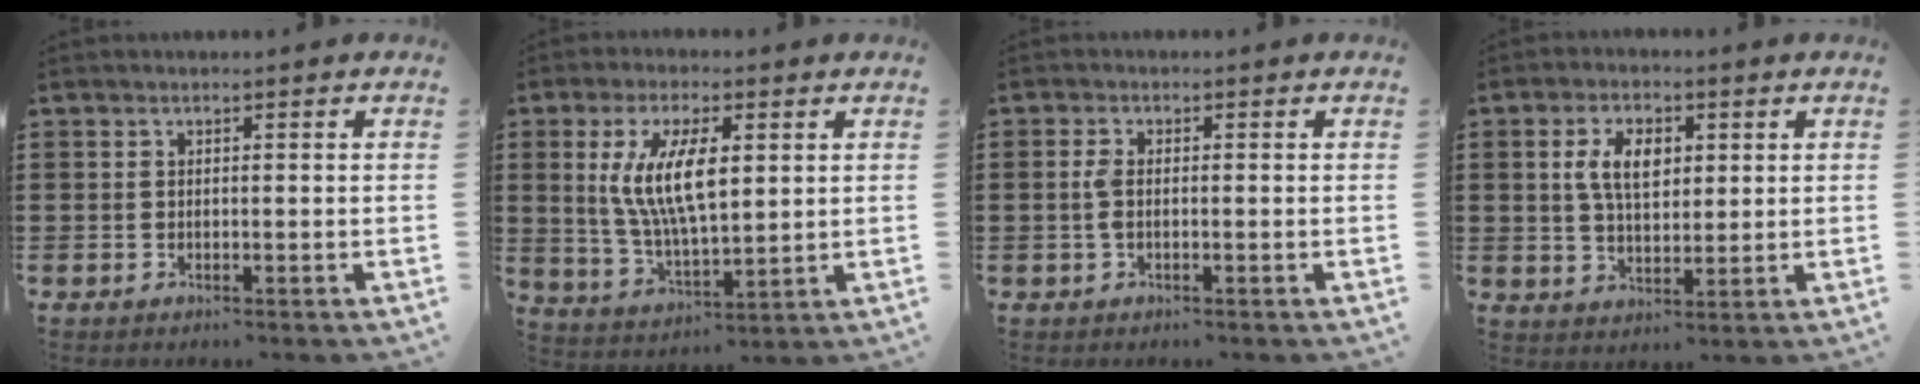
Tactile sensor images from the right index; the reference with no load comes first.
{"total": 10.2, "force": [2.4, 3.8, 9.2], "torque": [-0.193, 0.004, 0.038]}
{"total": 2.3, "force": [-0.2, 0.9, 2.1], "torque": [-0.056, -0.005, -0.009]}
{"total": 6.3, "force": [1.6, 3.6, 4.9], "torque": [-0.108, 0.012, 0.027]}